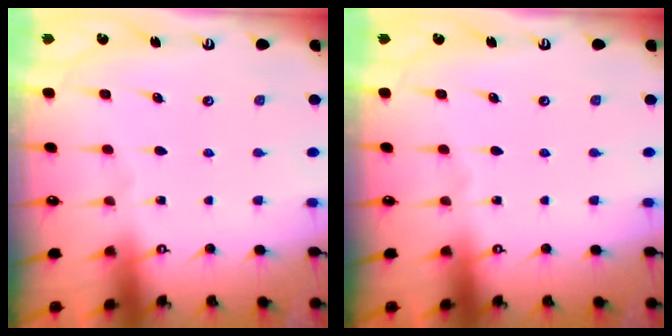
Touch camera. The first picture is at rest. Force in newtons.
{"total": 0.0}